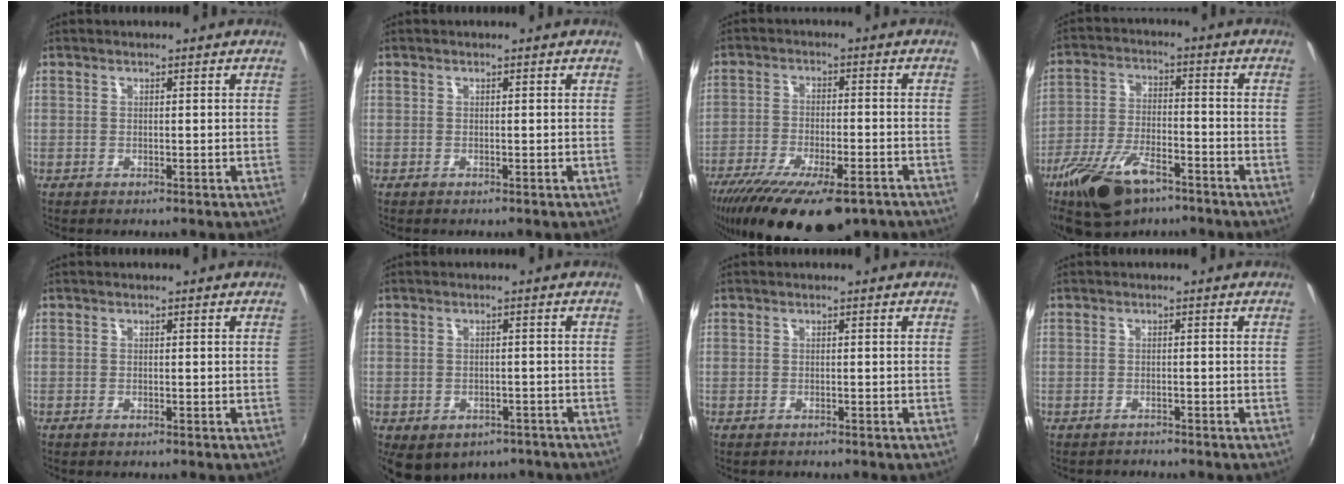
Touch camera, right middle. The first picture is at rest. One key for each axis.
{"total": 0.0}
{"total": 20.3, "fx": -14.4, "fy": 6.3, "fz": 12.8, "tx": -0.249, "ty": -0.061, "tz": -0.220}
{"total": 14.6, "fx": -9.6, "fy": 6.4, "fz": 9.0, "tx": -0.200, "ty": -0.026, "tz": -0.176}
{"total": 0.5, "fx": -0.4, "fy": 0.2, "fz": 0.2, "tx": -0.005, "ty": -0.003, "tz": -0.010}
{"total": 10.3, "fx": -6.4, "fy": 6.4, "fz": 4.9, "tx": -0.104, "ty": -0.020, "tz": -0.072}
{"total": 0.7, "fx": -0.6, "fy": 0.1, "fz": 0.1, "tx": -0.005, "ty": -0.001, "tz": -0.010}
{"total": 1.4, "fx": -1.4, "fy": 0.3, "fz": 0.0, "tx": -0.007, "ty": -0.001, "tz": -0.022}